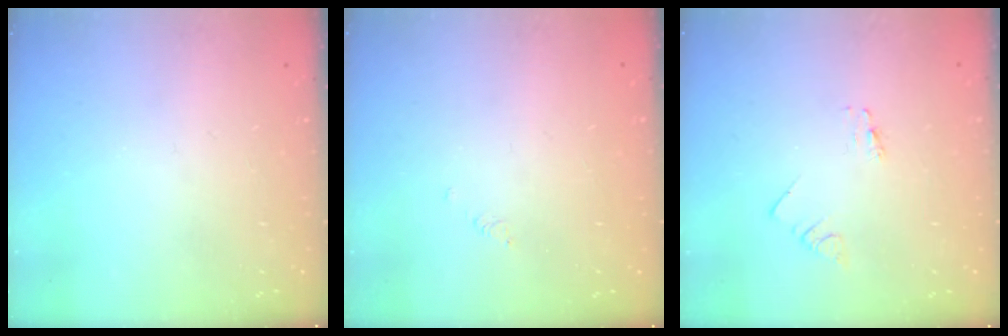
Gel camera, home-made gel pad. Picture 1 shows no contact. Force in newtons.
{"total": 2.8, "press": 2.7, "slide": 0.3}
{"total": 0.0}